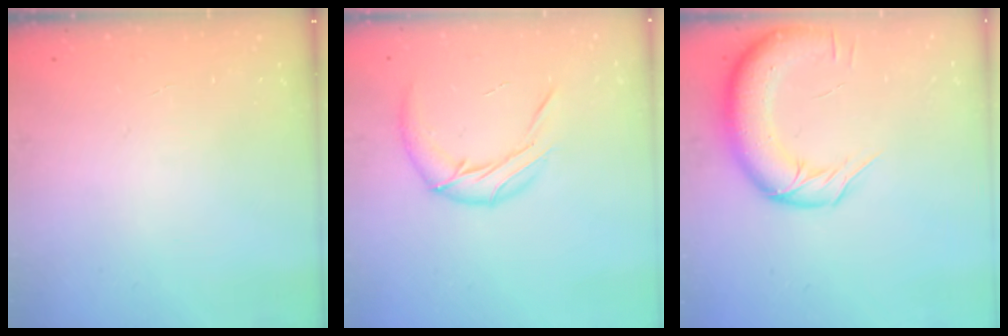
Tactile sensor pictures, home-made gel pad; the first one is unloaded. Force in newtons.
{"total": 11.2, "press": 10.9, "slide": 2.4}
{"total": 13.9, "press": 13.4, "slide": 3.7}